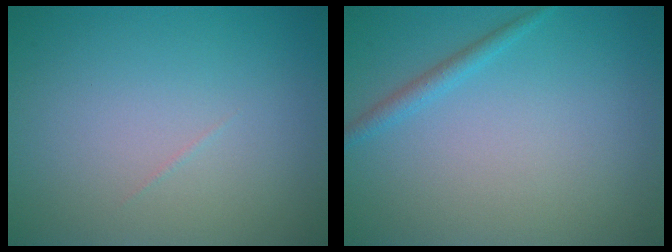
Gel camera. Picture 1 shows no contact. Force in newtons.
{"total": 1.3, "press": 1.3, "slide": 0.1}